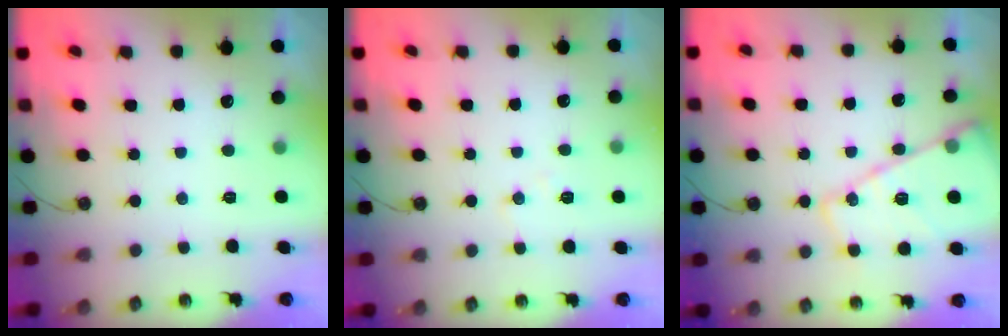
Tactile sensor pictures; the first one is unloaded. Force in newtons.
{"total": 7.3, "press": 7.2, "slide": 1.0}
{"total": 16.0, "press": 16.0, "slide": 1.6}